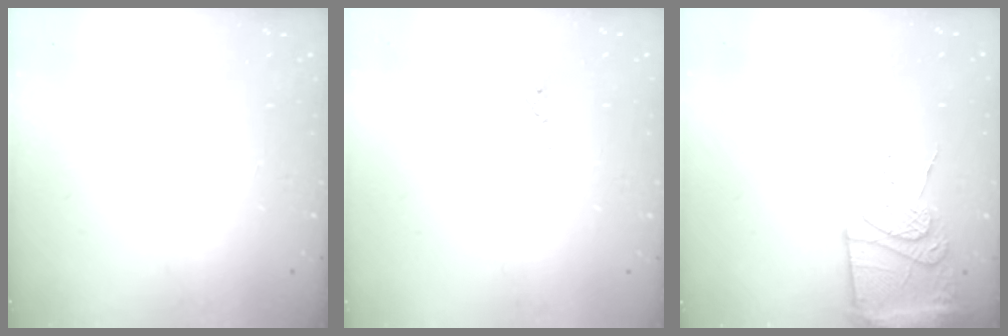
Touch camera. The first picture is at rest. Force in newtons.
{"total": 3.0, "press": 3.0, "slide": 0.1}
{"total": 13.2, "press": 13.1, "slide": 1.7}